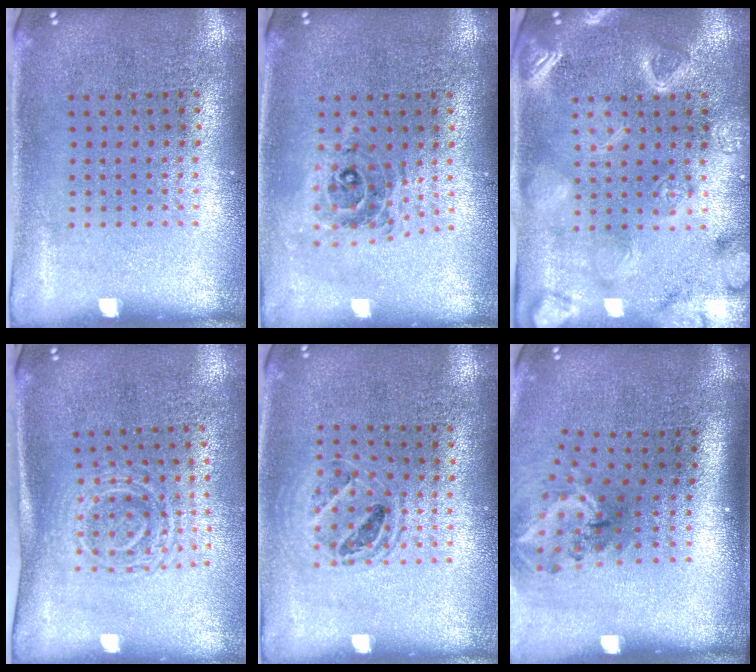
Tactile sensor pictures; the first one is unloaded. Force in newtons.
{"total": 0.7, "press": 0.6, "slide": 0.1}
{"total": 3.2, "press": 3.1, "slide": 0.9}
{"total": 1.6, "press": 1.3, "slide": 1.0}
{"total": 1.3, "press": 1.2, "slide": 0.5}
{"total": 2.0, "press": 1.3, "slide": 1.5}